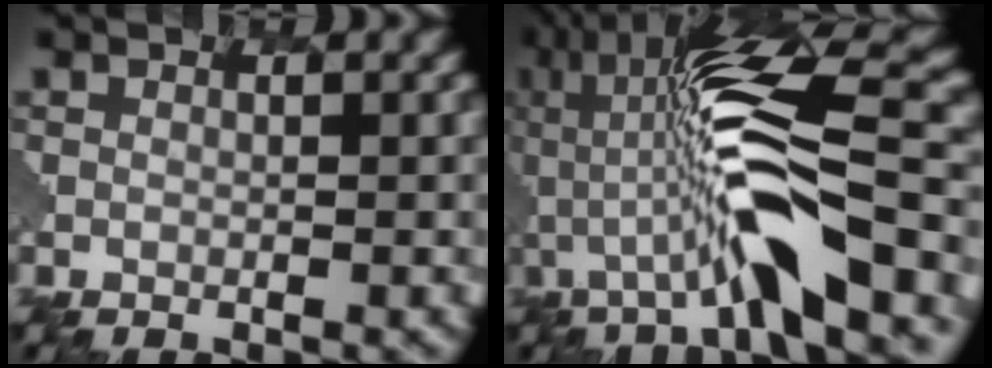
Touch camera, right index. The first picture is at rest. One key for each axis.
{"total": 7.9, "fx": -0.4, "fy": 0.7, "fz": 7.8, "tx": -0.162, "ty": 0.041, "tz": -0.043}